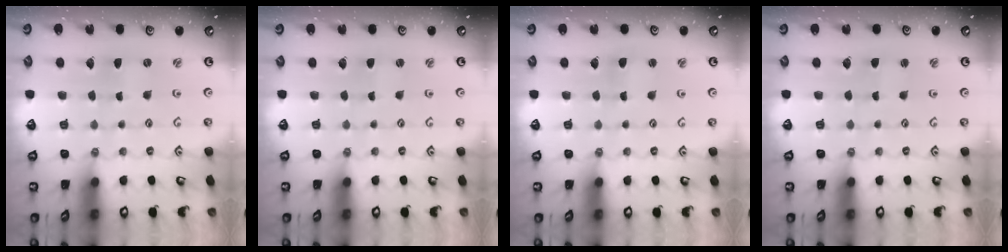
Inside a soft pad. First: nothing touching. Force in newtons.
{"total": 1.0, "press": 0.9, "slide": 0.1}
{"total": 1.4, "press": 1.3, "slide": 0.3}
{"total": 1.3, "press": 1.3, "slide": 0.2}